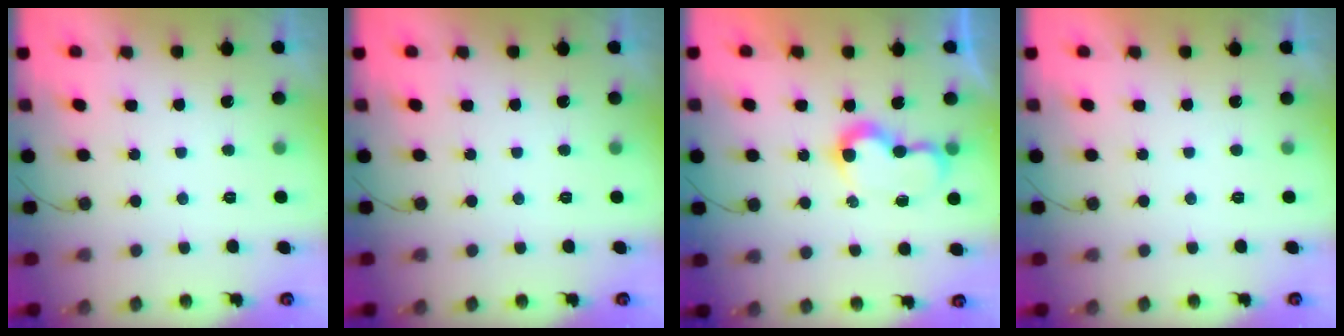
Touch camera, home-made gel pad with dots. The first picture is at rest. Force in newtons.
{"total": 0.0}
{"total": 7.2, "press": 7.2, "slide": 0.7}
{"total": 1.7, "press": 1.7, "slide": 0.0}